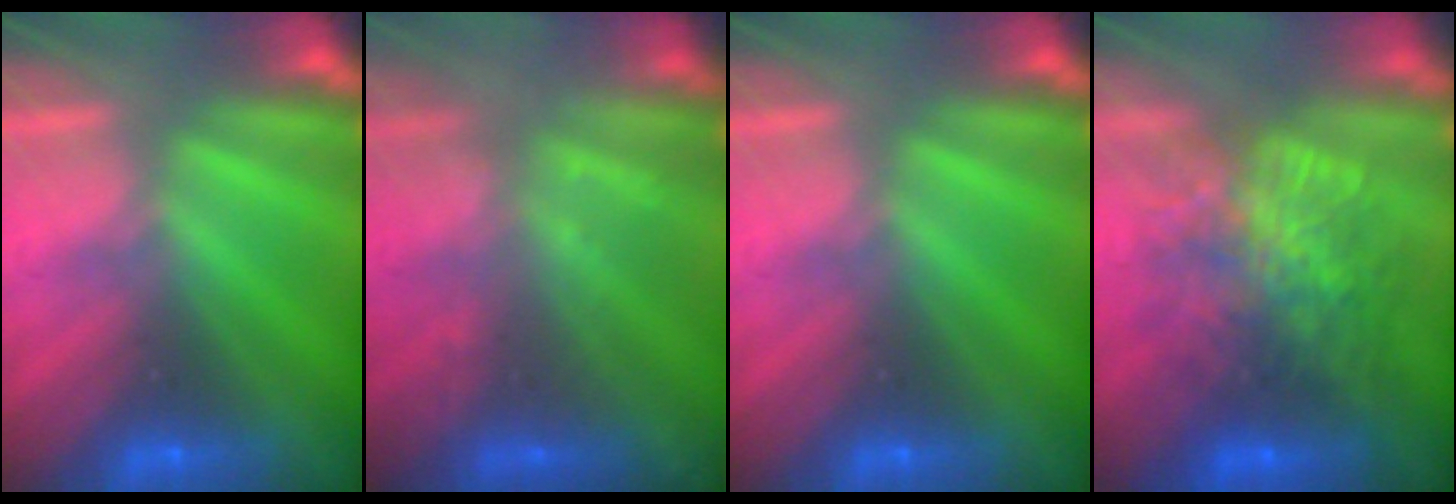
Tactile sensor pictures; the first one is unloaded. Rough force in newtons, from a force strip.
{"total": 2.2}
{"total": 0.0}
{"total": 7.0}